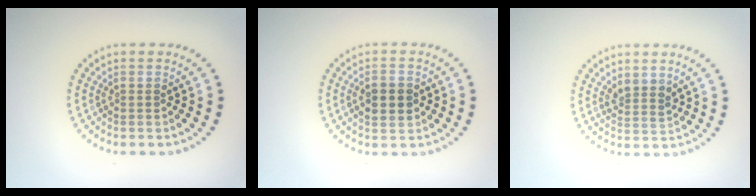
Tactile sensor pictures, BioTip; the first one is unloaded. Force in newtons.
{"total": 3.7, "press": 3.7, "slide": 0.1}
{"total": 2.0, "press": 1.6, "slide": 1.2}